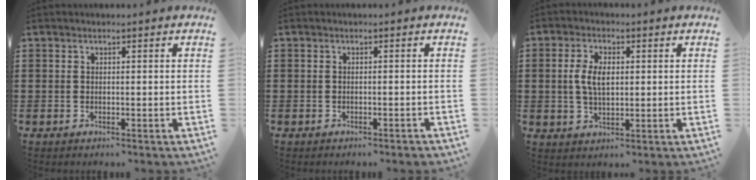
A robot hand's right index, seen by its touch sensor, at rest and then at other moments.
{"total": 0.6, "force": [-0.6, 0.0, 0.2], "torque": [-0.006, -0.003, -0.011]}
{"total": 5.1, "force": [0.5, 2.7, 4.4], "torque": [-0.096, 0.009, 0.004]}